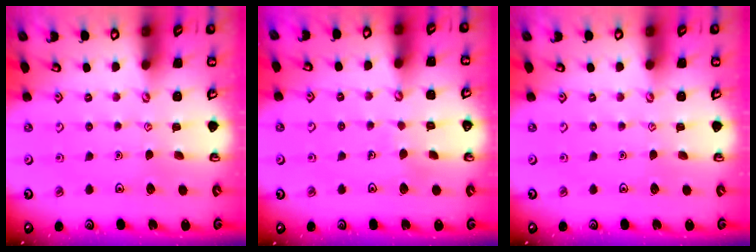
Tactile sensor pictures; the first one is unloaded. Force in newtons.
{"total": 3.6, "press": 3.6, "slide": 0.2}
{"total": 0.0}